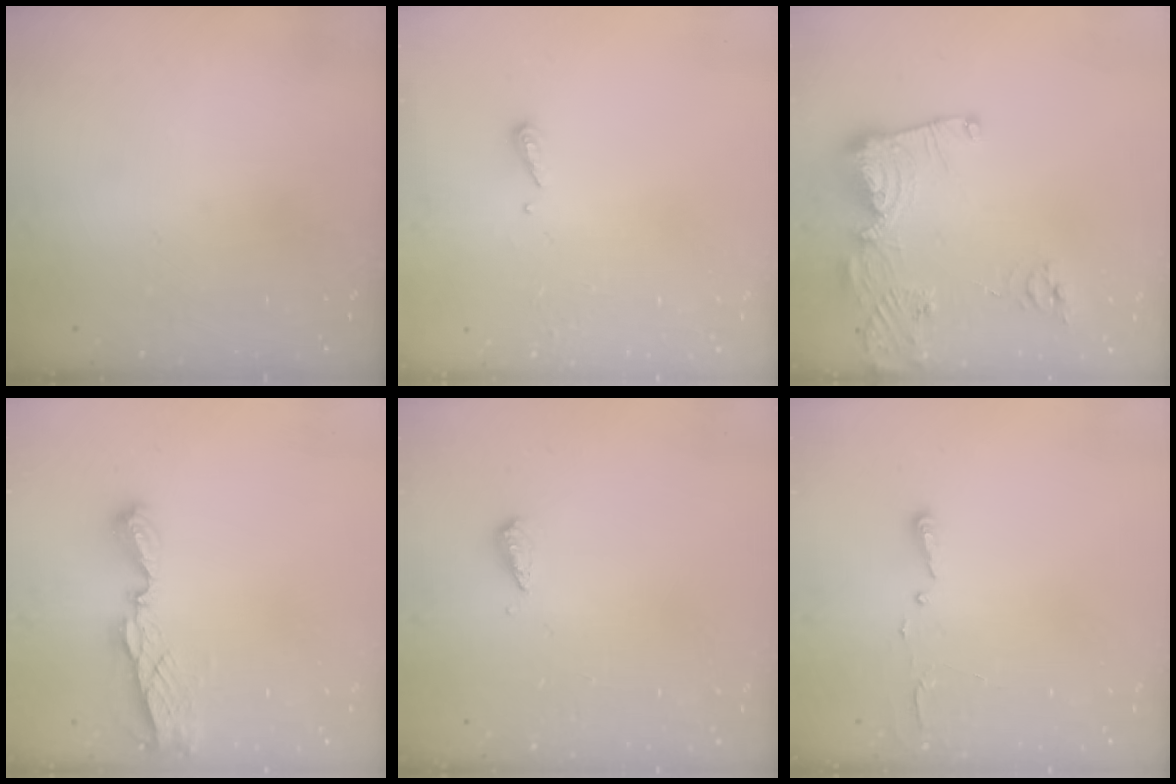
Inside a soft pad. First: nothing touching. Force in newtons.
{"total": 5.3, "press": 5.3, "slide": 0.5}
{"total": 15.3, "press": 15.2, "slide": 1.7}
{"total": 6.9, "press": 6.9, "slide": 0.6}
{"total": 3.0, "press": 3.0, "slide": 0.2}
{"total": 2.7, "press": 2.7, "slide": 0.4}